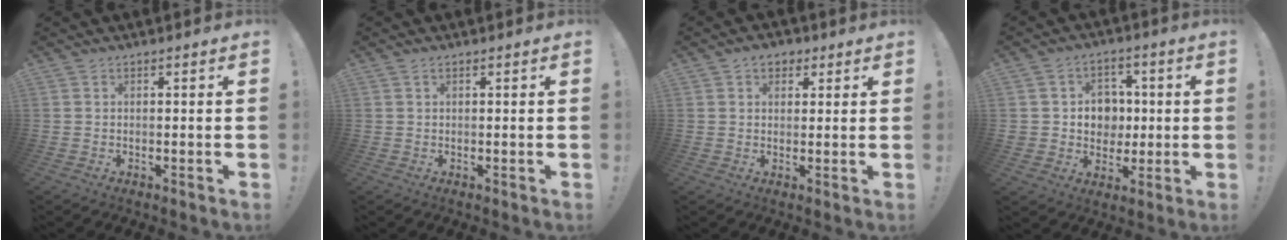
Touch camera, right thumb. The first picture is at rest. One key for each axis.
{"total": 0.6, "fx": 0.4, "fy": 0.3, "fz": 0.4, "tx": -0.009, "ty": 0.001, "tz": 0.007}
{"total": 4.3, "fx": 2.0, "fy": 3.3, "fz": 1.9, "tx": -0.019, "ty": -0.003, "tz": 0.034}
{"total": 9.2, "fx": 0.5, "fy": 8.9, "fz": 2.4, "tx": -0.030, "ty": -0.001, "tz": 0.021}